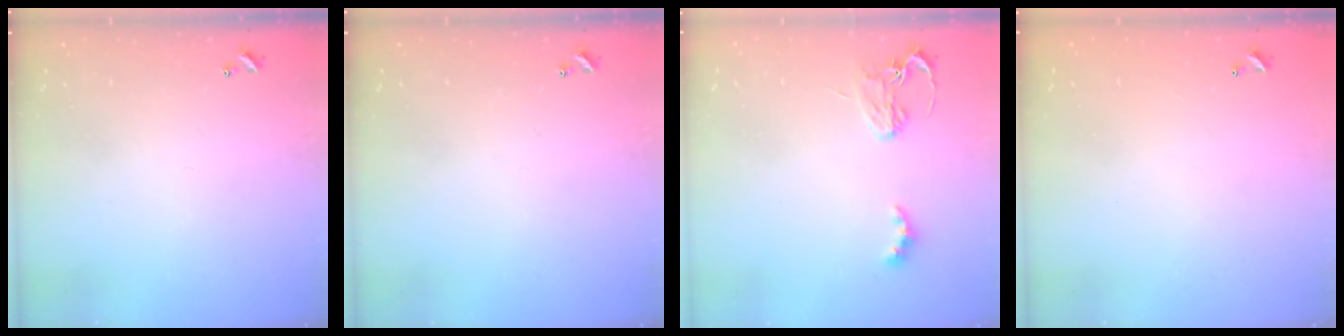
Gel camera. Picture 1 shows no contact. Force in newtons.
{"total": 0.0}
{"total": 2.9, "press": 2.8, "slide": 0.6}
{"total": 2.8, "press": 2.8, "slide": 0.1}